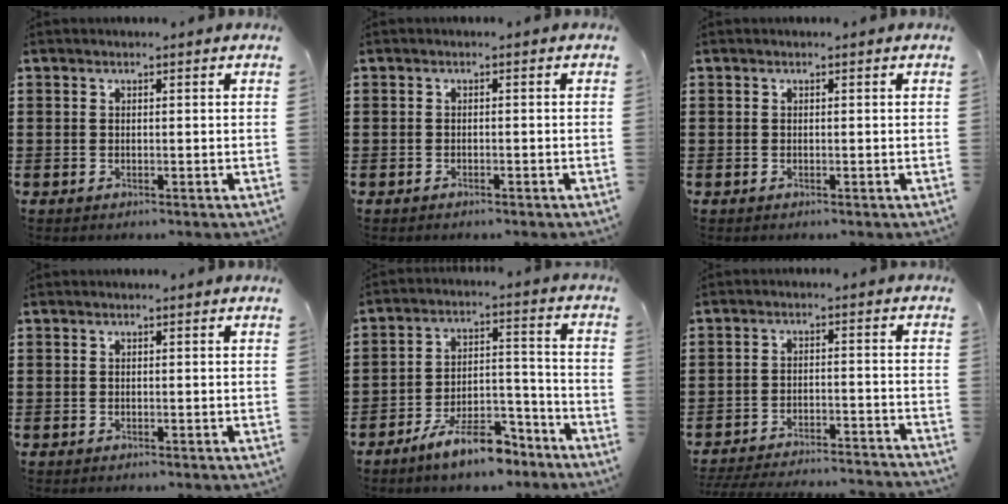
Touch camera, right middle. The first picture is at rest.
{"total": 0.6, "force": [-0.6, 0.0, 0.1], "torque": [-0.004, -0.002, -0.011]}
{"total": 0.0}
{"total": 0.0}
{"total": 9.4, "force": [-7.6, 2.5, 4.9], "torque": [-0.084, 0.025, -0.141]}
{"total": 4.7, "force": [-4.6, -0.2, 1.0], "torque": [-0.023, -0.004, -0.094]}